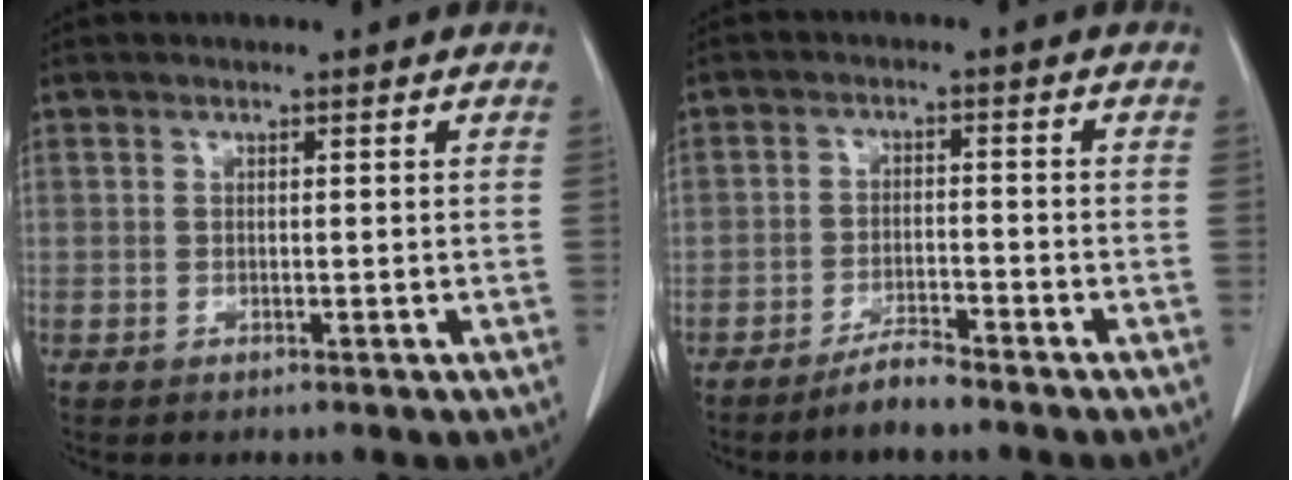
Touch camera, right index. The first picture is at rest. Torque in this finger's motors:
{"motor_torque": [-0.19, -0.20, -0.11, -0.03]}